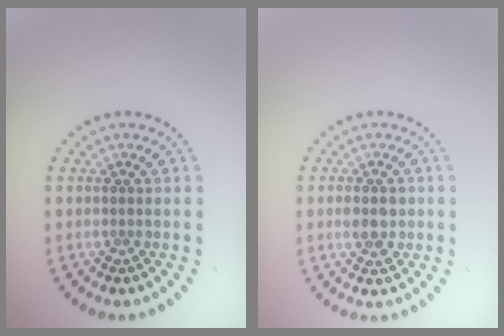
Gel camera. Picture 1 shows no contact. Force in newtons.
{"total": 2.7, "press": 2.7, "slide": 0.1}